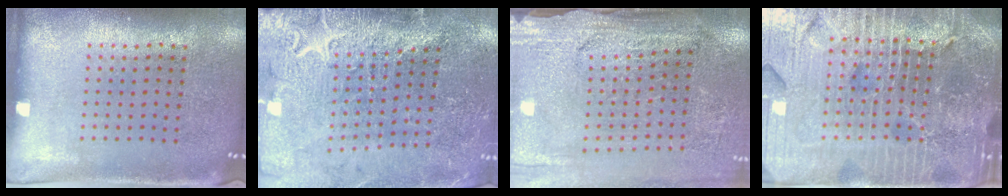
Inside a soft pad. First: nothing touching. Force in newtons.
{"total": 3.1, "press": 3.1, "slide": 0.4}
{"total": 3.0, "press": 2.9, "slide": 0.8}
{"total": 6.7, "press": 5.9, "slide": 3.2}